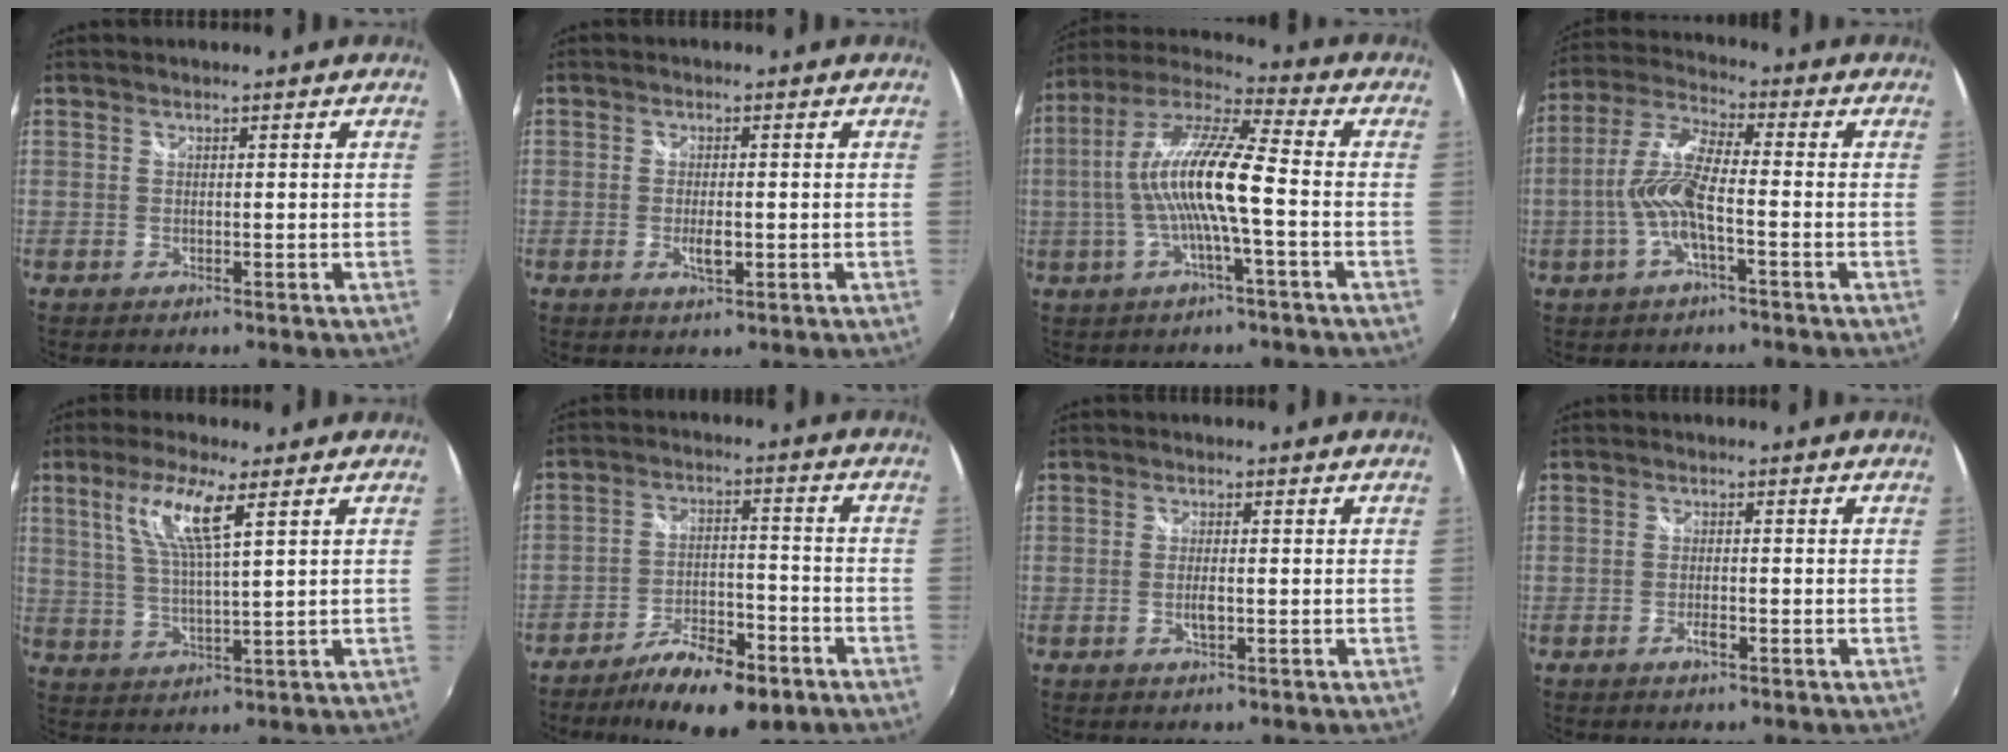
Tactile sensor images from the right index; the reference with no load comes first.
{"total": 3.2, "force": [-0.8, 1.2, 2.9], "torque": [-0.052, -0.006, -0.012]}
{"total": 14.3, "force": [-1.7, 1.4, 14.1], "torque": [-0.262, 0.008, -0.035]}
{"total": 9.9, "force": [-2.6, 2.1, 9.3], "torque": [-0.199, 0.004, -0.049]}
{"total": 8.7, "force": [3.9, 1.1, 7.7], "torque": [-0.152, 0.000, 0.081]}
{"total": 14.0, "force": [-9.6, 5.0, 8.8], "torque": [-0.169, -0.009, -0.148]}
{"total": 2.5, "force": [-0.6, 0.7, 2.3], "torque": [-0.043, -0.004, -0.010]}
{"total": 2.5, "force": [-1.2, 0.9, 2.0], "torque": [-0.039, -0.003, -0.022]}